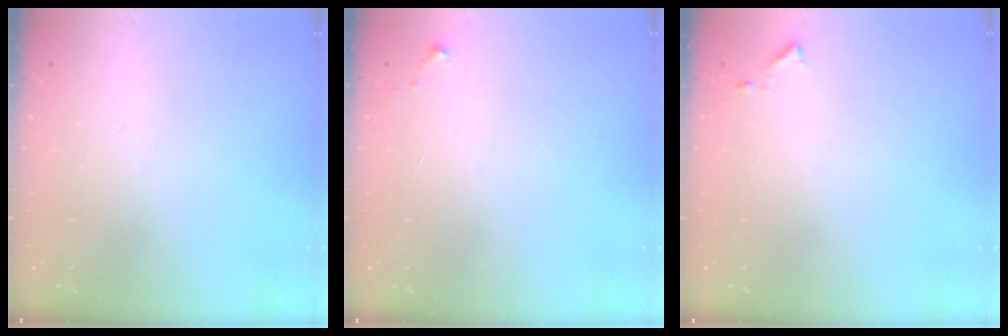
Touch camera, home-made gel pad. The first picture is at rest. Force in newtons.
{"total": 4.3, "press": 4.3, "slide": 0.7}
{"total": 5.3, "press": 5.2, "slide": 0.5}